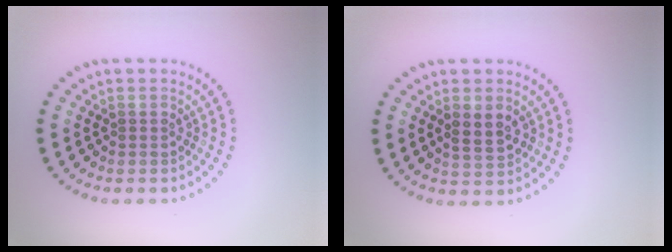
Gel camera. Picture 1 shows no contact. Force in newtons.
{"total": 2.3, "press": 2.2, "slide": 0.3}